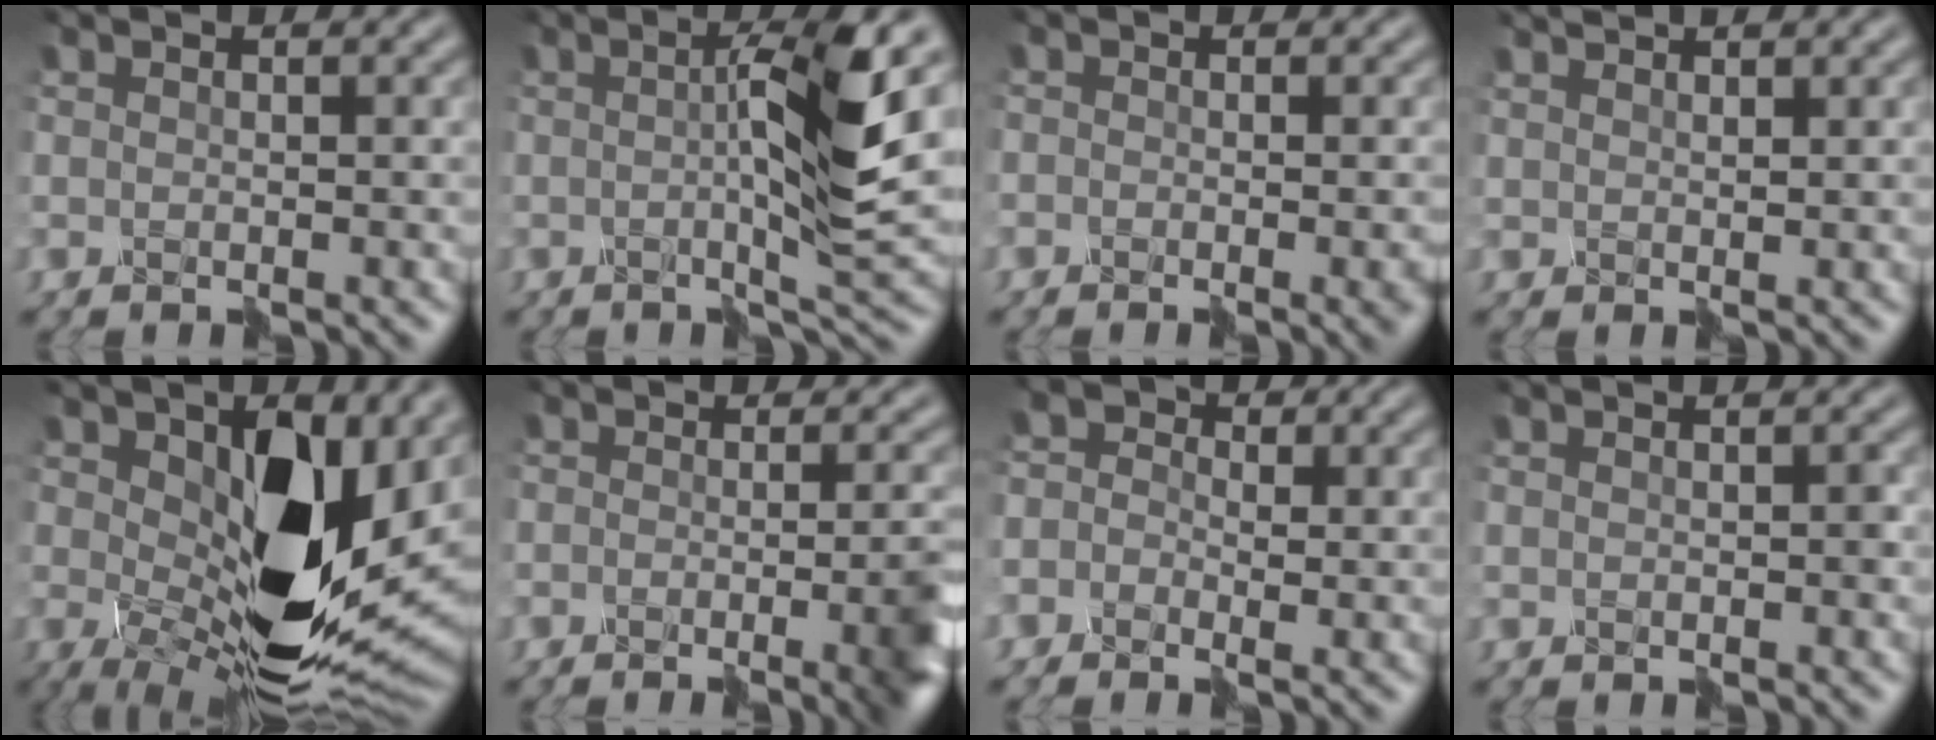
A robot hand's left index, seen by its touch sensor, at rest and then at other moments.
{"total": 8.0, "force": [0.6, 1.0, 7.9], "torque": [-0.127, 0.012, 0.009]}
{"total": 3.4, "force": [-1.9, 1.5, 2.4], "torque": [-0.018, 0.001, -0.024]}
{"total": 1.4, "force": [1.3, -0.3, -0.3], "torque": [0.001, 0.005, 0.024]}
{"total": 14.4, "force": [0.7, 8.3, 11.8], "torque": [-0.204, -0.032, 0.014]}
{"total": 6.7, "force": [-3.2, 2.3, 5.4], "torque": [-0.052, -0.004, -0.040]}
{"total": 3.2, "force": [-1.2, 2.9, 0.6], "torque": [-0.018, 0.015, -0.032]}
{"total": 0.7, "force": [-0.4, 0.3, 0.4], "torque": [-0.007, 0.003, -0.007]}